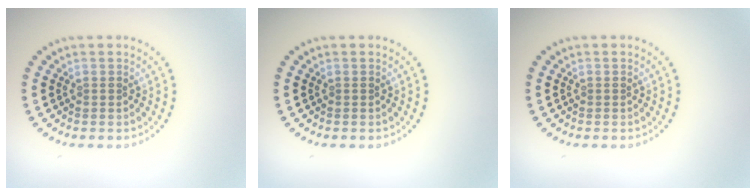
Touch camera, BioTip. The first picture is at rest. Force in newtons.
{"total": 0.0}
{"total": 0.0}